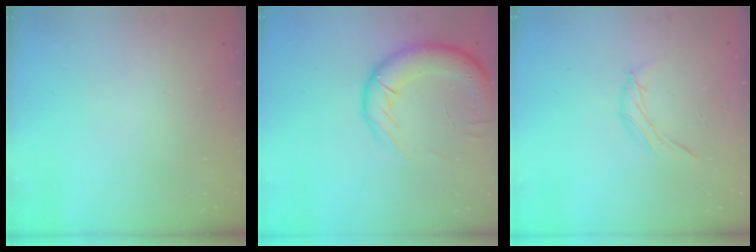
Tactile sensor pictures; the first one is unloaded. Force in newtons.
{"total": 17.6, "press": 17.3, "slide": 3.5}
{"total": 6.3, "press": 6.2, "slide": 1.0}